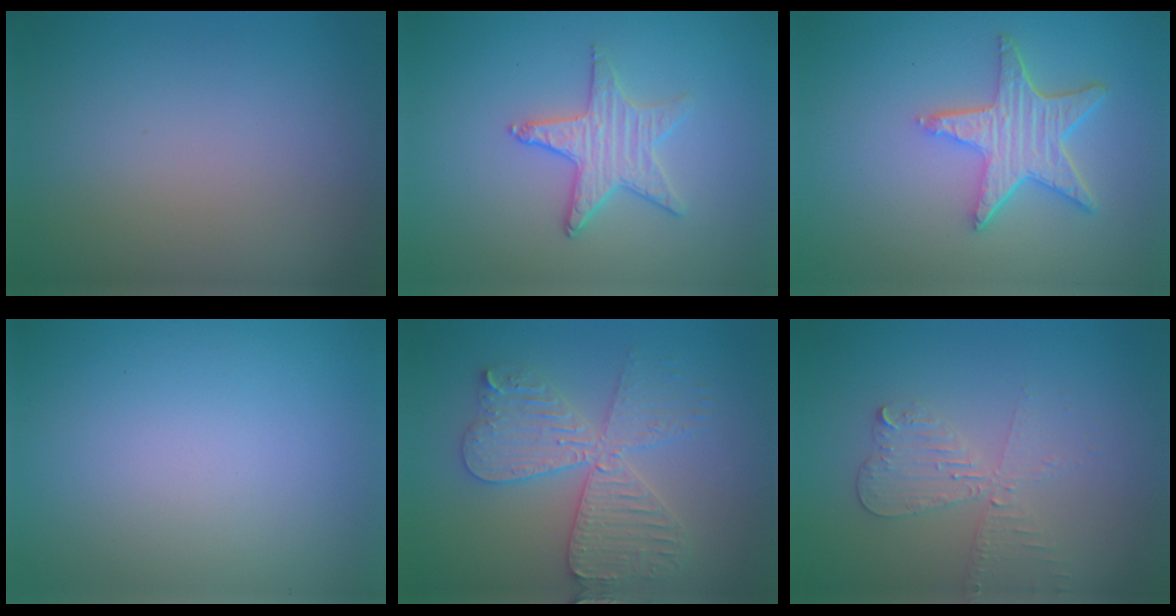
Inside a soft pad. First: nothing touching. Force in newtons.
{"total": 2.8, "press": 2.7, "slide": 0.7}
{"total": 5.1, "press": 4.0, "slide": 3.1}
{"total": 0.0}
{"total": 5.6, "press": 5.5, "slide": 0.8}
{"total": 3.3, "press": 2.8, "slide": 1.6}